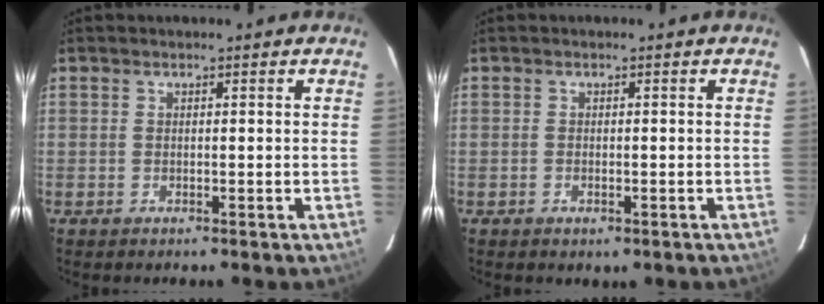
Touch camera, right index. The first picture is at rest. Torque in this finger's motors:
{"motor_torque": [0.82, -1.02, 0.10, 0.01]}